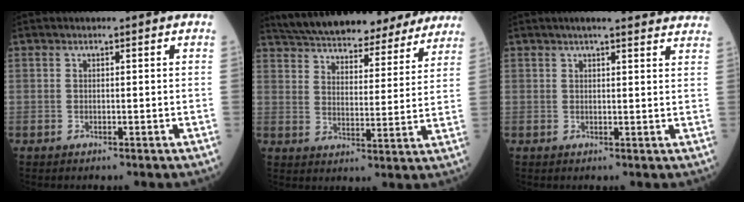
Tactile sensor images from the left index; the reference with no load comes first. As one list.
[{"total": 25.8, "force": [23.3, 6.3, 9.0], "torque": [-0.146, -0.005, 0.305]}, {"total": 12.4, "force": [11.1, 1.5, 5.3], "torque": [-0.055, 0.024, 0.118]}]